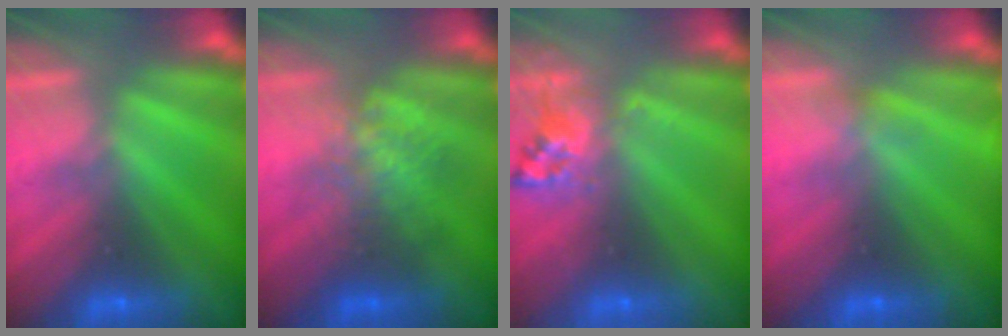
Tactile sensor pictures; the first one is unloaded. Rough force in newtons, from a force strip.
{"total": 2.2}
{"total": 2.6}
{"total": 3.5}